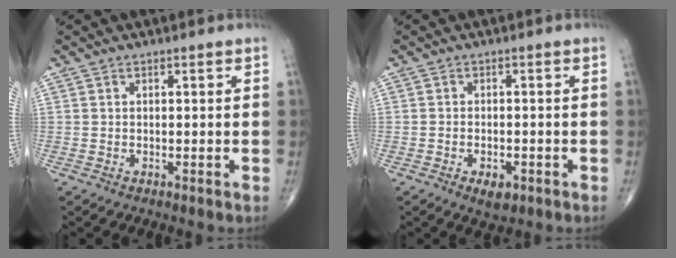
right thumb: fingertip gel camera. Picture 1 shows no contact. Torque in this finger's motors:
{"motor_torque": [-0.20, 0.17, -0.12, -0.12, 0.10]}